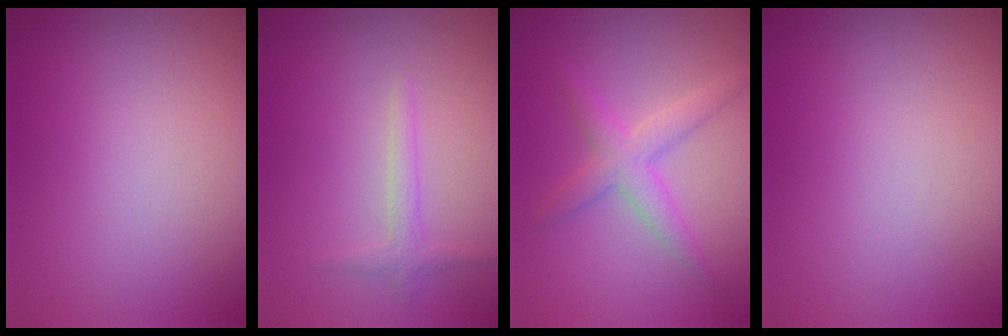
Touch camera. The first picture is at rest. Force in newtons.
{"total": 1.3, "press": 1.3, "slide": 0.0}
{"total": 2.9, "press": 2.9, "slide": 0.0}
{"total": 0.0}